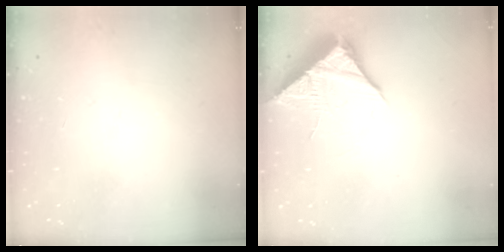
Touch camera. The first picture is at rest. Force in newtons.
{"total": 9.7, "press": 9.7, "slide": 0.5}